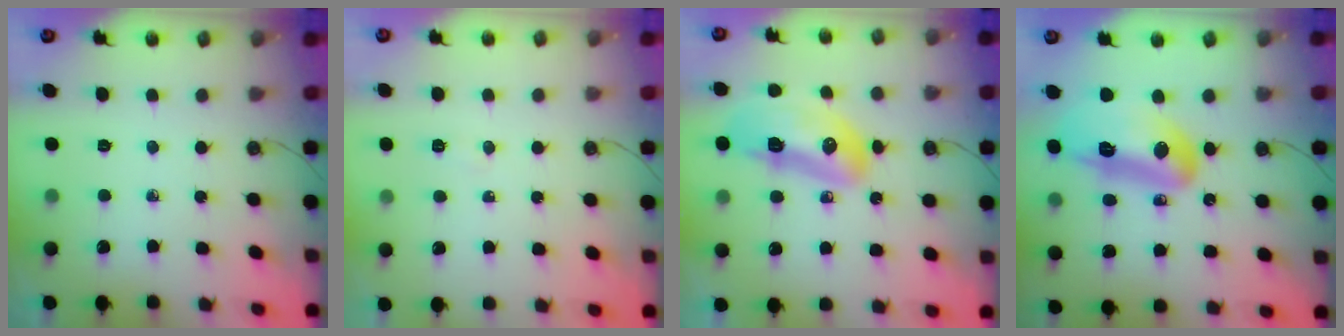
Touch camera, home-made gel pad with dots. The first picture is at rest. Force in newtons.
{"total": 3.4, "press": 3.4, "slide": 0.4}
{"total": 14.5, "press": 14.4, "slide": 1.7}
{"total": 17.1, "press": 15.9, "slide": 6.4}